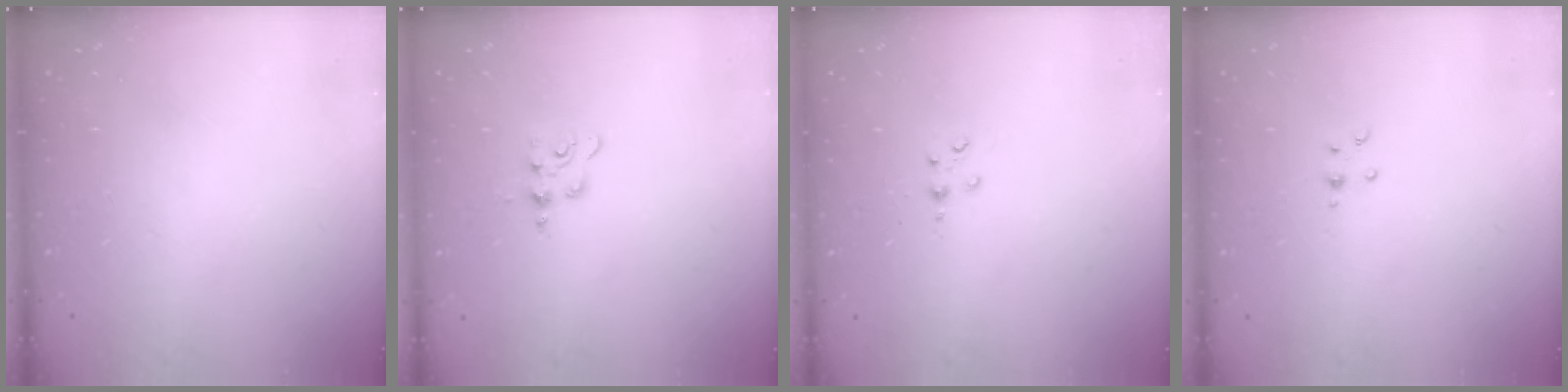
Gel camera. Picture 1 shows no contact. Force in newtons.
{"total": 4.3, "press": 4.3, "slide": 0.5}
{"total": 2.9, "press": 2.9, "slide": 0.4}
{"total": 2.4, "press": 2.4, "slide": 0.3}